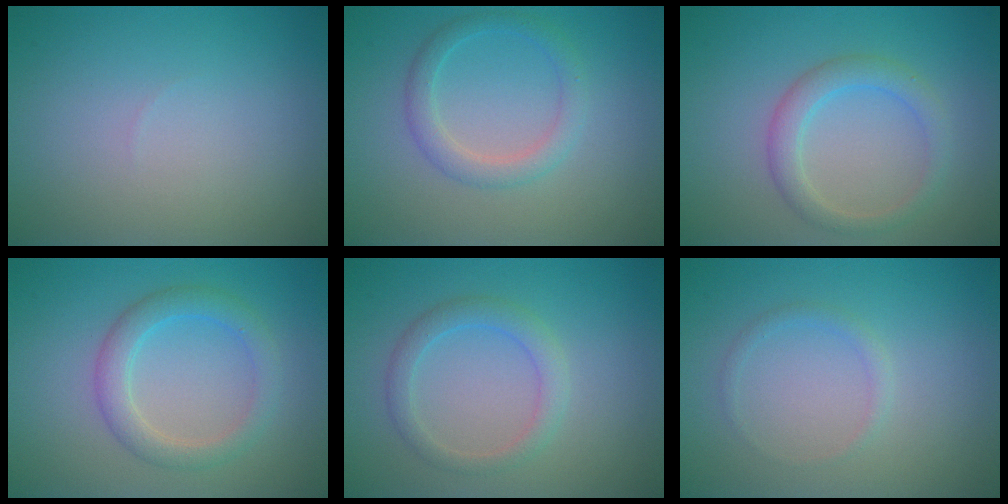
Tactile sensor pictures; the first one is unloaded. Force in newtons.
{"total": 2.4, "press": 2.4, "slide": 0.1}
{"total": 2.7, "press": 2.7, "slide": 0.1}
{"total": 3.1, "press": 3.1, "slide": 0.1}
{"total": 2.3, "press": 2.3, "slide": 0.1}
{"total": 0.9, "press": 0.9, "slide": 0.1}